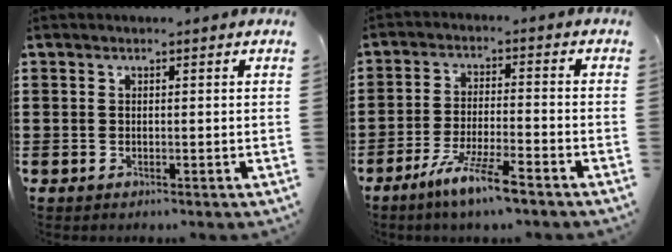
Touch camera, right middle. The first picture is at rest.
{"total": 7.1, "force": [-5.4, 0.3, 4.6], "torque": [-0.098, -0.012, -0.101]}